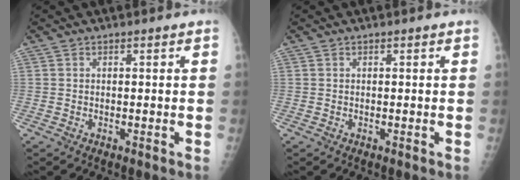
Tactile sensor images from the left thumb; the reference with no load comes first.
{"total": 0.0}